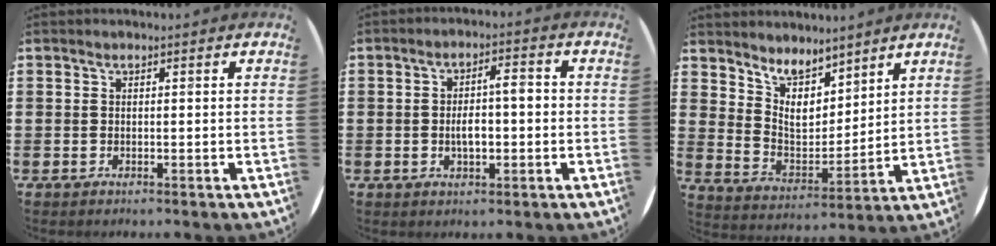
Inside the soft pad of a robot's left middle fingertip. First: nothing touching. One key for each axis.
{"total": 4.4, "fx": -0.5, "fy": 1.7, "fz": 4.0, "tx": -0.064, "ty": 0.005, "tz": -0.014}
{"total": 7.5, "fx": 6.2, "fy": 3.2, "fz": 2.7, "tx": -0.078, "ty": -0.025, "tz": 0.116}